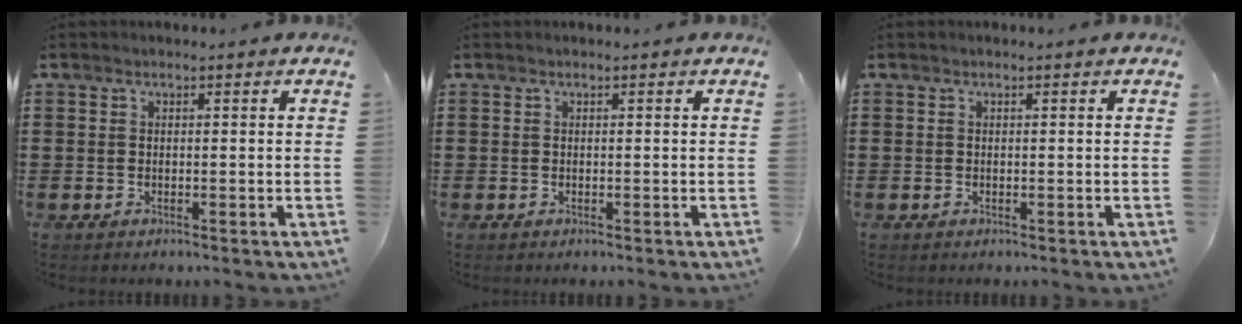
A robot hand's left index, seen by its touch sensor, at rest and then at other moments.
{"total": 0.0}
{"total": 0.0}